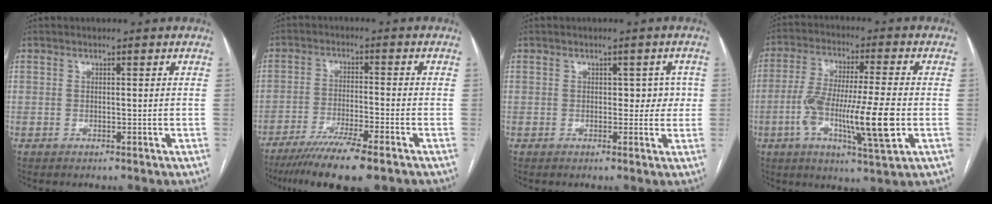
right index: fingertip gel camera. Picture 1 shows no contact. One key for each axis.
{"total": 10.9, "fx": -7.9, "fy": 0.7, "fz": 7.4, "tx": -0.118, "ty": -0.026, "tz": -0.128}
{"total": 3.2, "fx": 0.3, "fy": 2.2, "fz": 2.3, "tx": -0.015, "ty": 0.015, "tz": 0.004}
{"total": 14.9, "fx": -3.5, "fy": 1.3, "fz": 14.4, "tx": -0.265, "ty": -0.008, "tz": -0.061}